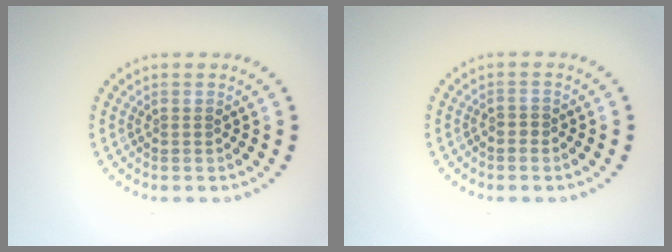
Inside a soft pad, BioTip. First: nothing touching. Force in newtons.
{"total": 0.5, "press": 0.3, "slide": 0.4}